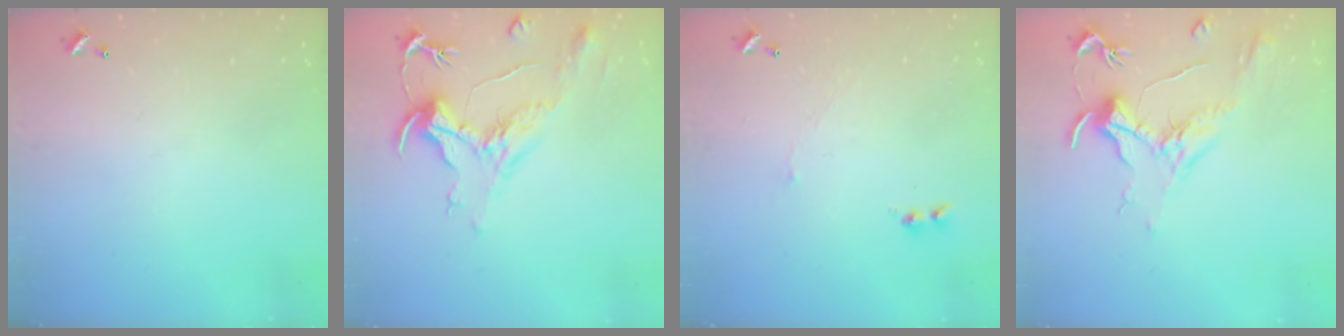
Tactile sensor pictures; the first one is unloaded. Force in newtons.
{"total": 2.1, "press": 1.7, "slide": 1.3}
{"total": 2.6, "press": 2.6, "slide": 0.6}
{"total": 1.9, "press": 1.7, "slide": 0.9}